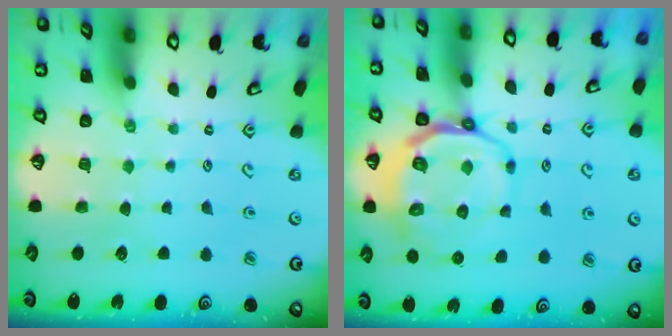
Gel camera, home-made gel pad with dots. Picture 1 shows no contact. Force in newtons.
{"total": 11.4, "press": 11.0, "slide": 2.7}